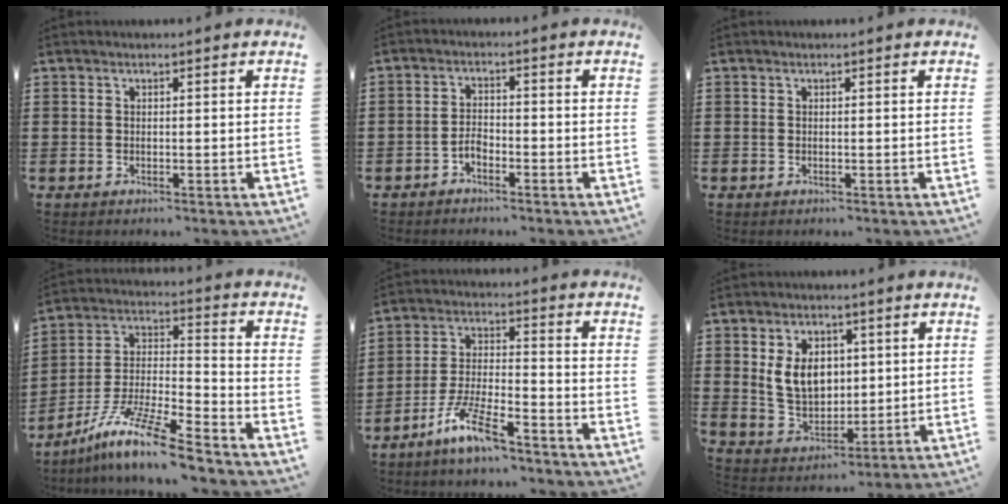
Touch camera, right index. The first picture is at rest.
{"total": 2.2, "force": [-1.6, 1.1, 1.1], "torque": [-0.026, 0.005, -0.034]}
{"total": 0.0}
{"total": 11.7, "force": [-9.3, 0.9, 7.0], "torque": [-0.137, 0.011, -0.183]}
{"total": 8.5, "force": [-6.6, 1.3, 5.2], "torque": [-0.123, -0.005, -0.129]}
{"total": 7.5, "force": [1.6, 5.5, 5.0], "torque": [-0.111, 0.012, 0.027]}